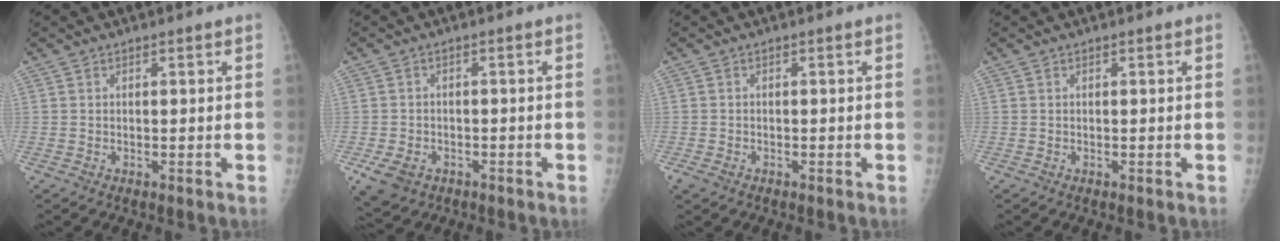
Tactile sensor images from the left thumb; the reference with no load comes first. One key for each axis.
{"total": 6.1, "fx": -2.8, "fy": 4.7, "fz": 2.7, "tx": -0.049, "ty": 0.009, "tz": -0.035}
{"total": 1.7, "fx": -1.0, "fy": 1.2, "fz": 0.8, "tx": -0.017, "ty": -0.002, "tz": -0.017}
{"total": 0.0}